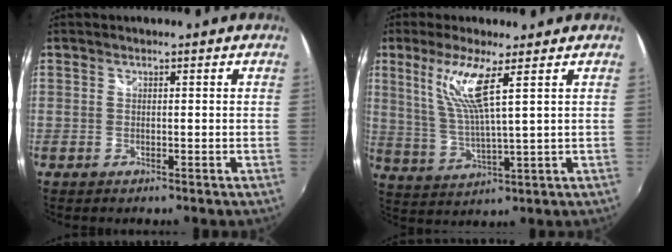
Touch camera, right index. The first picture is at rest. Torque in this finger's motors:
{"motor_torque": [1.08, 0.64, 0.42, 0.11]}